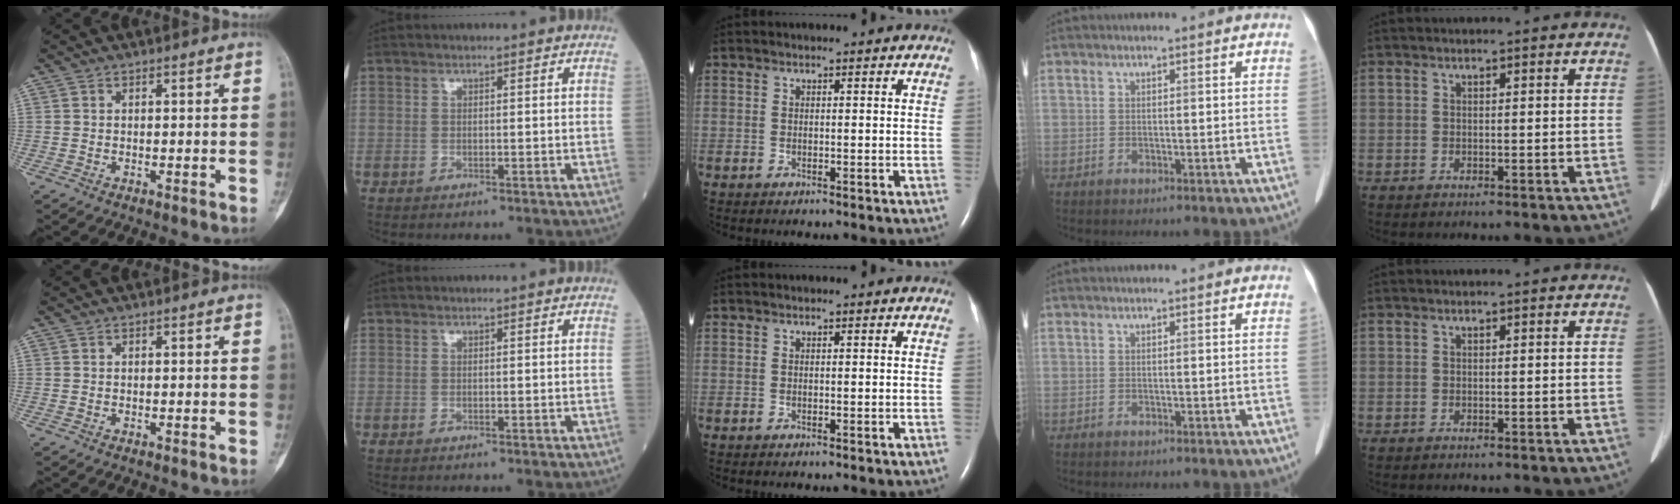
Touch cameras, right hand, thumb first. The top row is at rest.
{}